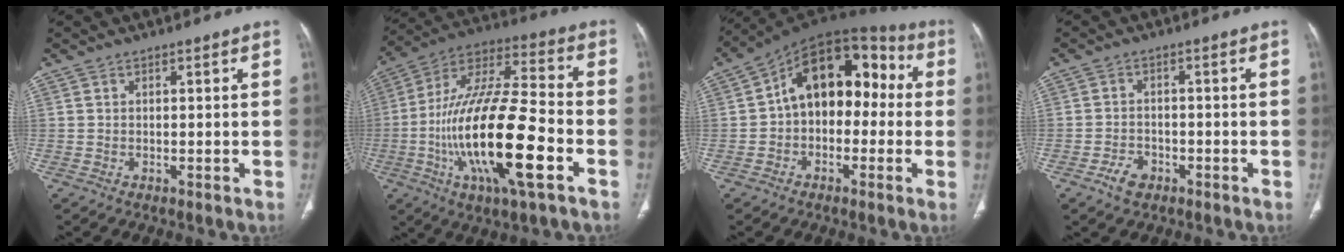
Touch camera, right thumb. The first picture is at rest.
{"total": 24.4, "force": [-6.8, 6.7, 22.5], "torque": [-0.451, 0.021, -0.117]}
{"total": 15.3, "force": [0.4, 10.3, 11.3], "torque": [-0.120, 0.058, -0.011]}
{"total": 3.6, "force": [-2.1, 2.4, 1.7], "torque": [-0.025, 0.016, -0.033]}